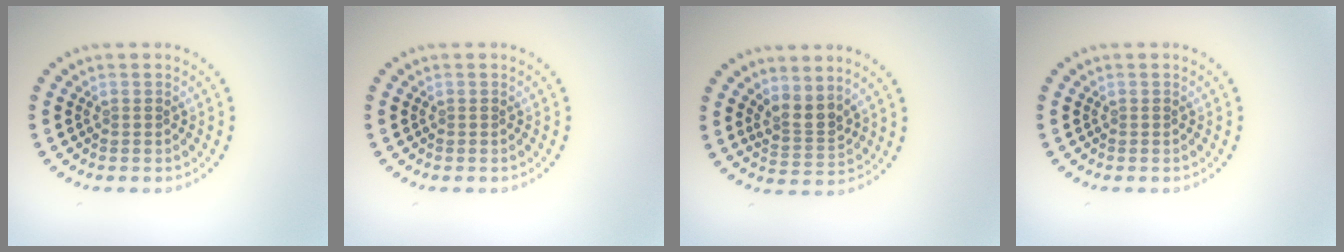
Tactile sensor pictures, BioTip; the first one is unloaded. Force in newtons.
{"total": 0.0}
{"total": 2.5, "press": 1.9, "slide": 1.6}
{"total": 0.0}